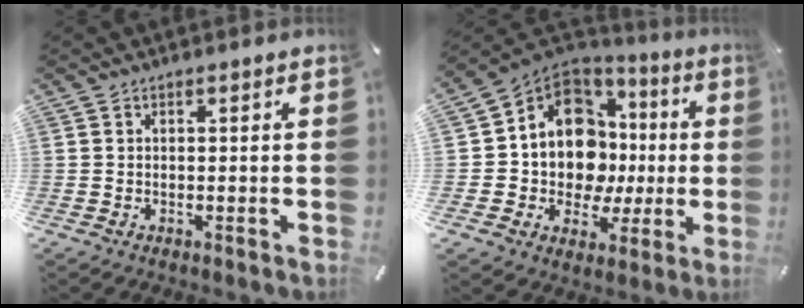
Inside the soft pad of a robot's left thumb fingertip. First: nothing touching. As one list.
[{"total": 14.6, "force": [2.3, 12.1, 7.7], "torque": [-0.165, -0.043, 0.045]}]